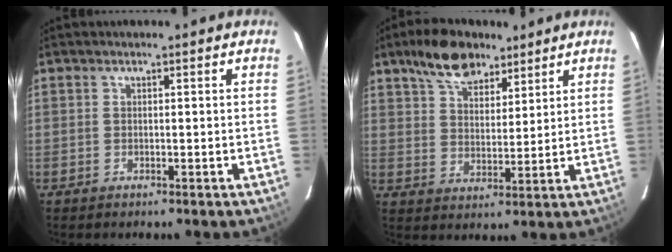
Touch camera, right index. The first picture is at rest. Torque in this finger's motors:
{"motor_torque": [0.36, 0.36, 0.21, 0.06]}